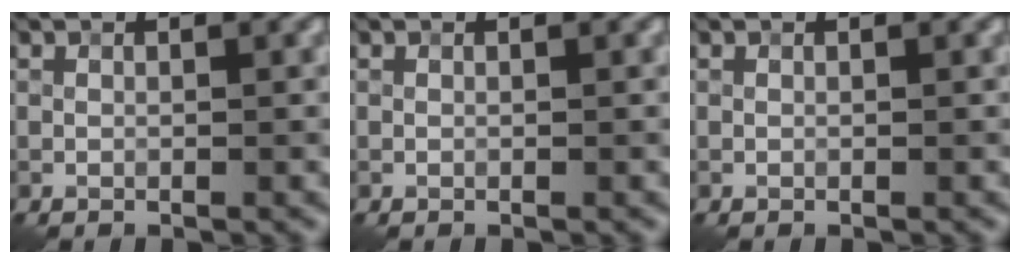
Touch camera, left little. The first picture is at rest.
{"total": 0.0}
{"total": 0.0}